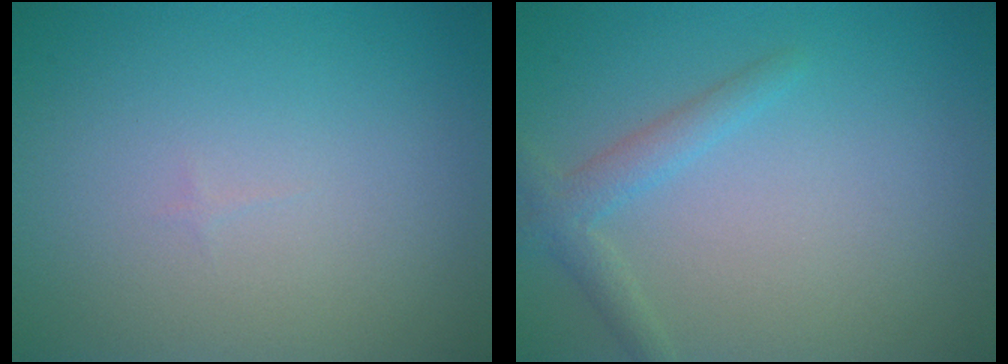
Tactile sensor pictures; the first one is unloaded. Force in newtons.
{"total": 2.1, "press": 2.1, "slide": 0.1}